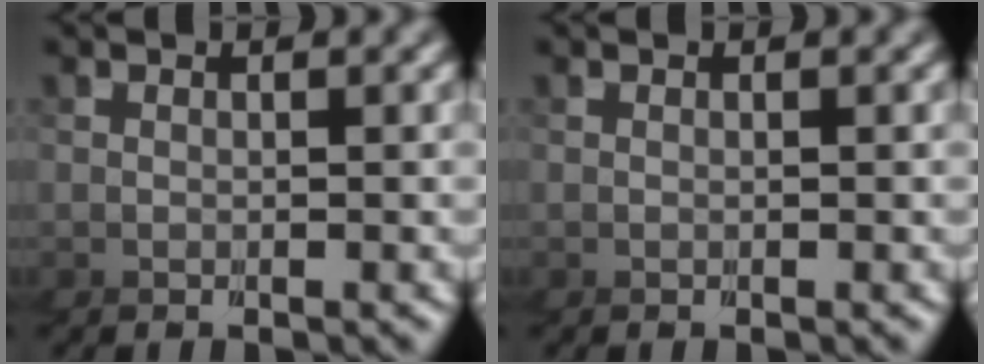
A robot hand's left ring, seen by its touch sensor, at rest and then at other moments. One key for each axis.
{"total": 0.0}